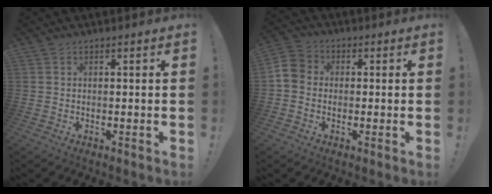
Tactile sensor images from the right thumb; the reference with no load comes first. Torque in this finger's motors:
{"motor_torque": [-0.18, 0.21, 0.00, 0.05, 0.03]}